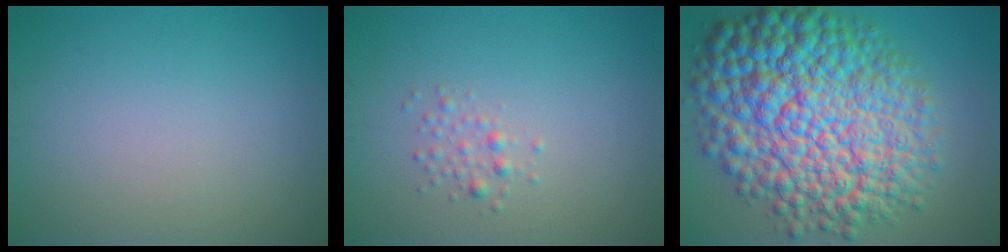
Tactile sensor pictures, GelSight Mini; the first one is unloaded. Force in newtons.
{"total": 1.2, "press": 1.2, "slide": 0.1}
{"total": 16.5, "press": 16.5, "slide": 0.2}